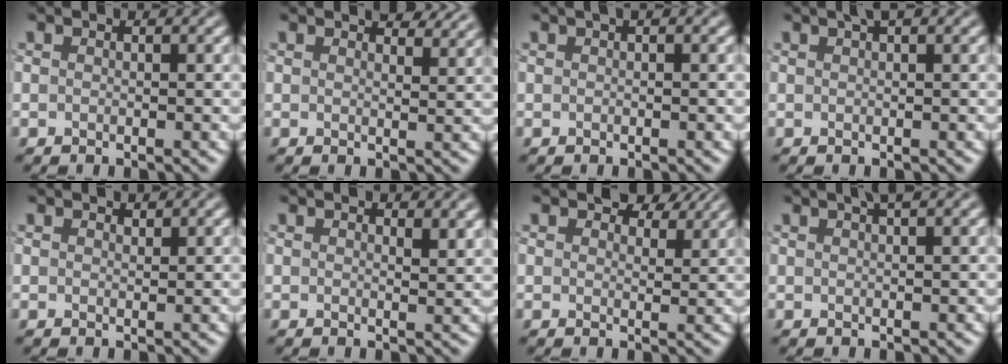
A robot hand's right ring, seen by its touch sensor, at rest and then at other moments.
{"total": 3.1, "force": [2.7, 0.7, 1.2], "torque": [-0.020, -0.001, 0.034]}
{"total": 1.0, "force": [0.5, 0.2, 0.9], "torque": [-0.014, 0.006, 0.008]}
{"total": 1.6, "force": [1.1, 0.3, 1.1], "torque": [-0.012, 0.001, 0.015]}
{"total": 0.6, "force": [0.6, 0.1, 0.2], "torque": [-0.003, -0.001, 0.013]}
{"total": 1.5, "force": [1.1, 0.4, 1.0], "torque": [-0.010, -0.003, 0.019]}
{"total": 3.7, "force": [2.9, 1.6, 1.6], "torque": [-0.030, 0.000, 0.037]}
{"total": 2.6, "force": [1.6, 0.7, 1.9], "torque": [-0.011, 0.005, 0.012]}